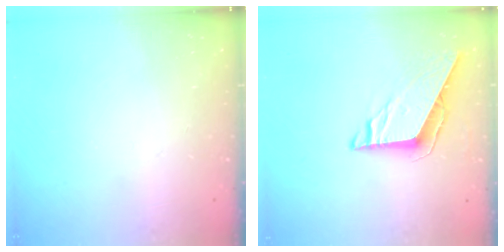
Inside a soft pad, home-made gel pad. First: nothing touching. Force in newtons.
{"total": 7.6, "press": 7.6, "slide": 0.2}